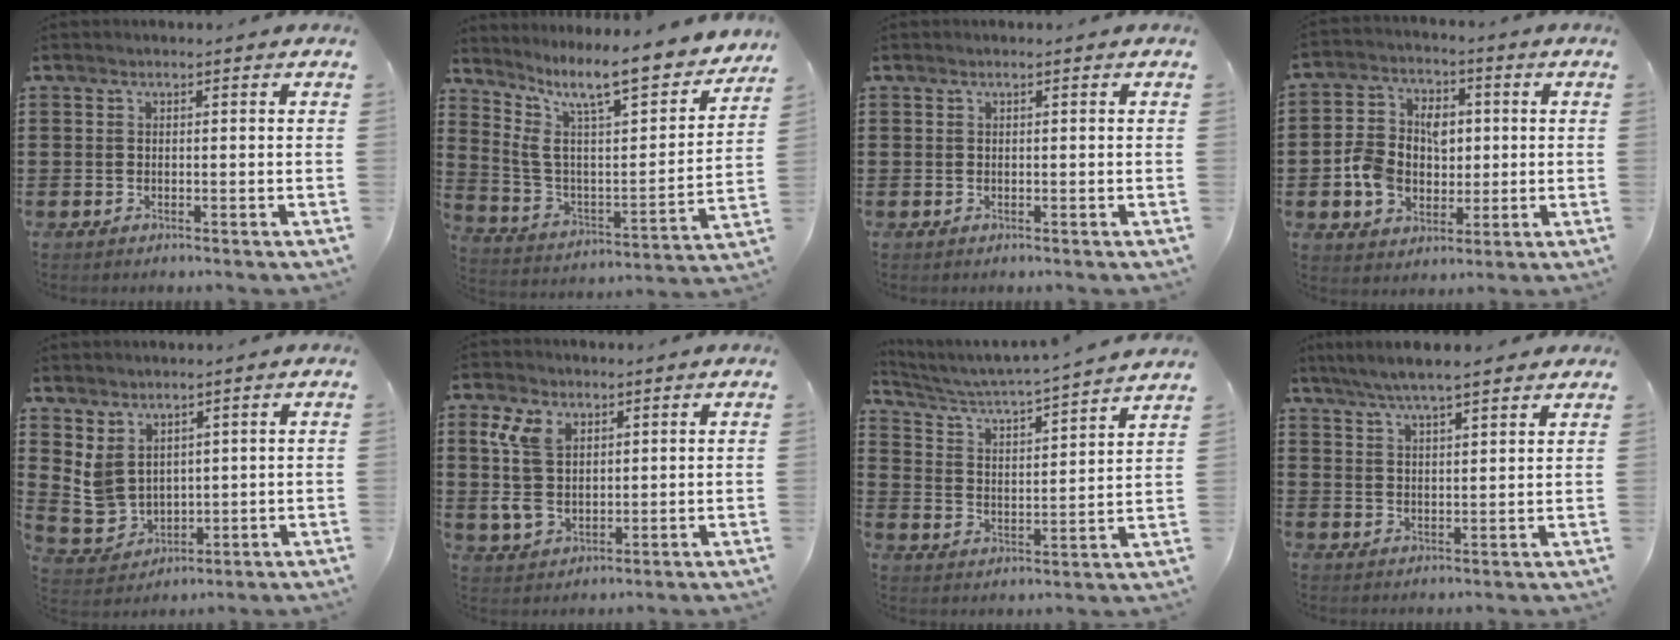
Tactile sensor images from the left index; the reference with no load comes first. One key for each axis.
{"total": 11.5, "fx": 9.2, "fy": 2.2, "fz": 6.4, "tx": -0.151, "ty": -0.069, "tz": 0.151}
{"total": 0.0}
{"total": 8.4, "fx": -0.6, "fy": 6.8, "fz": 4.9, "tx": -0.123, "ty": 0.018, "tz": -0.012}
{"total": 5.6, "fx": 2.4, "fy": 4.5, "fz": 2.3, "tx": -0.072, "ty": -0.003, "tz": 0.048}
{"total": 8.0, "fx": 2.5, "fy": 5.2, "fz": 5.5, "tx": -0.138, "ty": 0.008, "tz": 0.045}
{"total": 3.1, "fx": 2.9, "fy": -0.3, "fz": 1.2, "tx": -0.042, "ty": -0.036, "tz": 0.036}
{"total": 5.1, "fx": 4.3, "fy": 0.5, "fz": 2.7, "tx": -0.063, "ty": -0.010, "tz": 0.075}